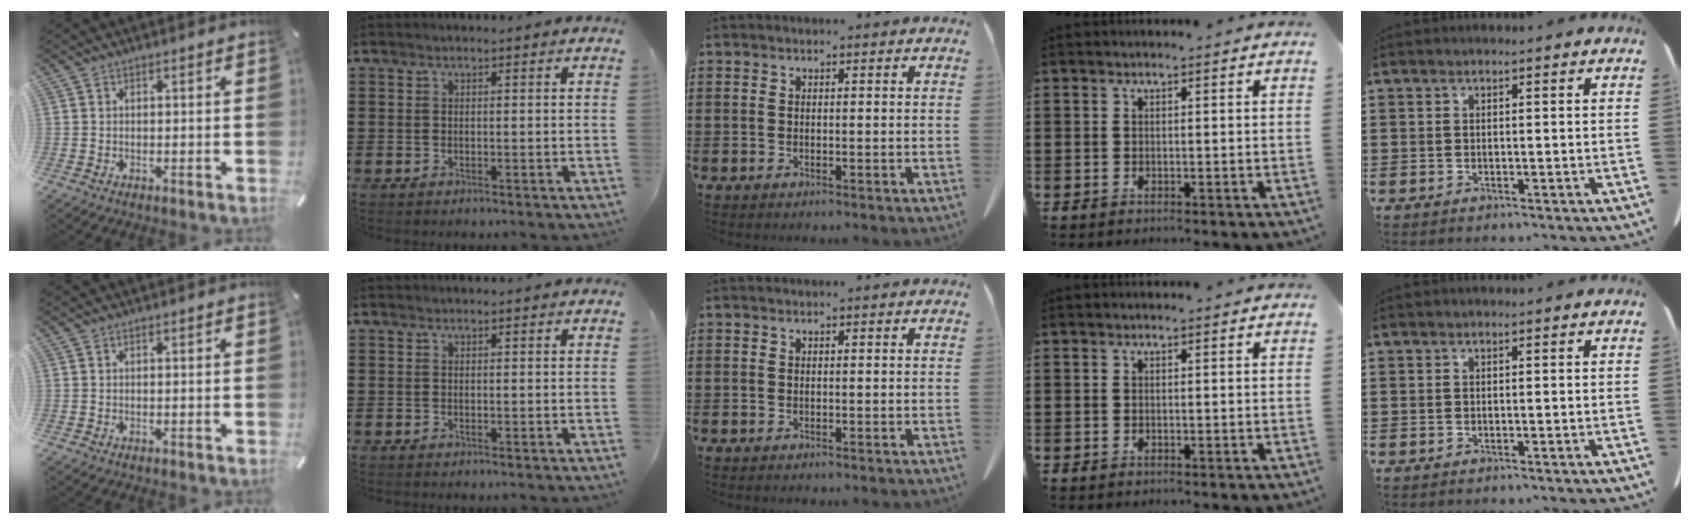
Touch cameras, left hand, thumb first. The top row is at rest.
{}